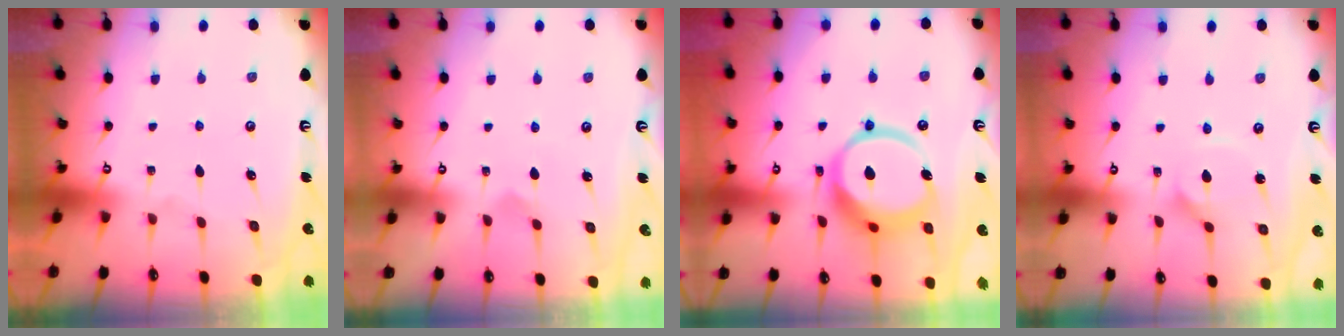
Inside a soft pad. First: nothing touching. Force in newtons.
{"total": 2.2, "press": 2.2, "slide": 0.2}
{"total": 15.0, "press": 14.9, "slide": 1.8}
{"total": 3.1, "press": 3.1, "slide": 0.2}